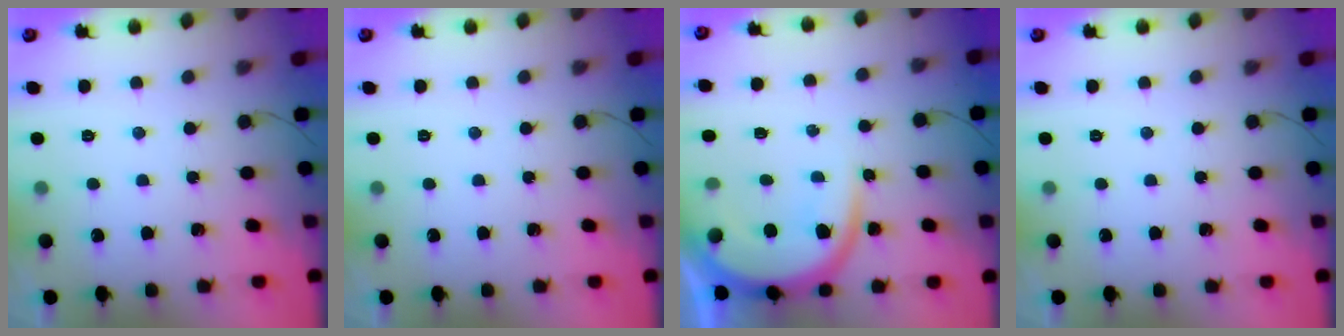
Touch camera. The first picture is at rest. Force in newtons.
{"total": 0.0}
{"total": 11.0, "press": 10.9, "slide": 1.2}
{"total": 0.0}